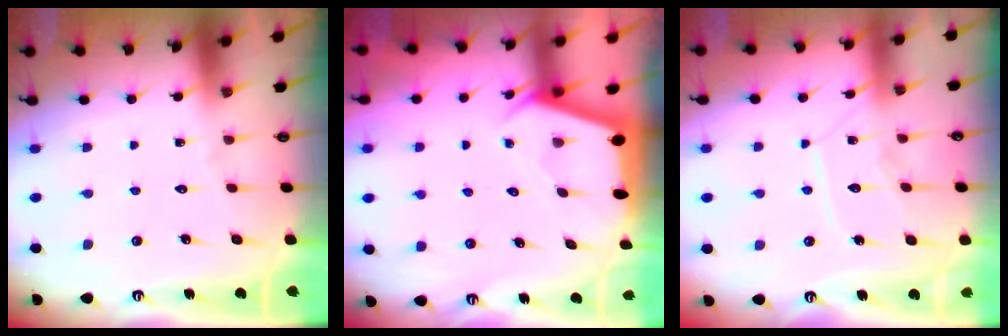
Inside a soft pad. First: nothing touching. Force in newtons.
{"total": 2.4, "press": 2.4, "slide": 0.3}
{"total": 9.8, "press": 9.8, "slide": 0.8}